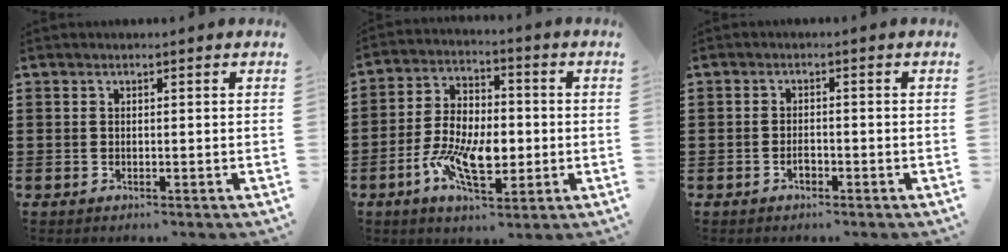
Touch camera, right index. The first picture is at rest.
{"total": 10.5, "force": [-3.0, 5.5, 8.5], "torque": [-0.180, 0.002, -0.054]}
{"total": 1.6, "force": [-0.9, 0.7, 1.1], "torque": [-0.023, -0.001, -0.016]}